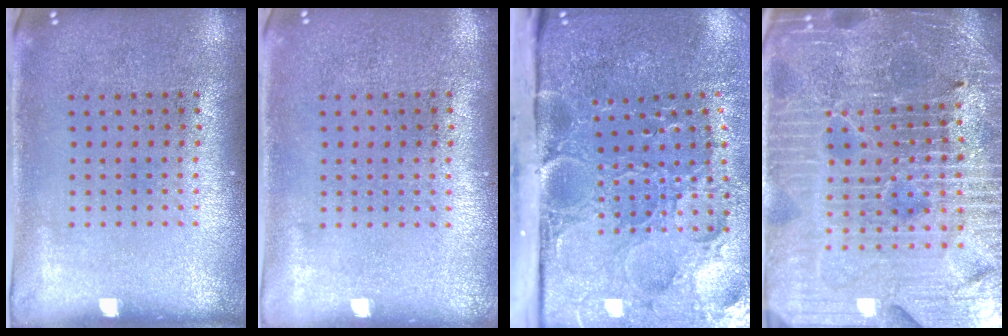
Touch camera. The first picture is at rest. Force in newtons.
{"total": 0.0}
{"total": 5.4, "press": 4.1, "slide": 3.4}
{"total": 5.9, "press": 5.4, "slide": 2.4}